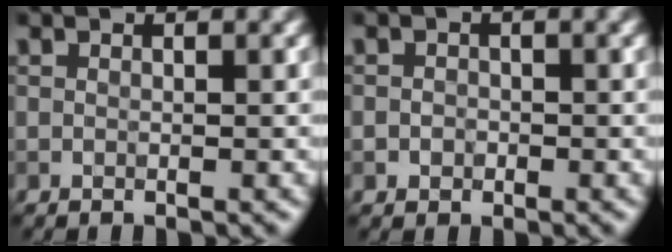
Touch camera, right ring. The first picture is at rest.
{"total": 1.0, "force": [-0.3, 0.9, 0.3], "torque": [-0.001, -0.002, -0.008]}